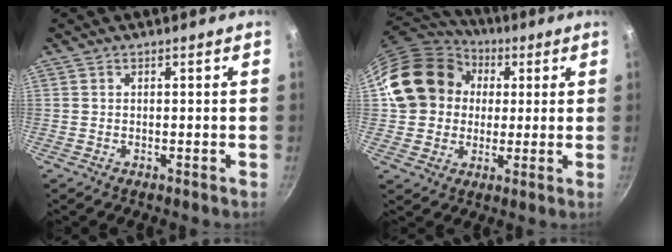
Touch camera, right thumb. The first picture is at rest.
{"total": 17.4, "force": [3.2, 15.0, 8.1], "torque": [-0.124, 0.034, 0.052]}